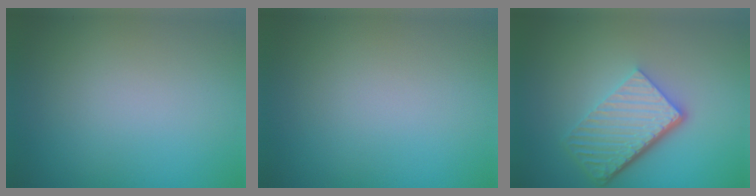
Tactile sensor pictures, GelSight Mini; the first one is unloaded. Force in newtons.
{"total": 0.0}
{"total": 5.8, "press": 4.0, "slide": 4.2}